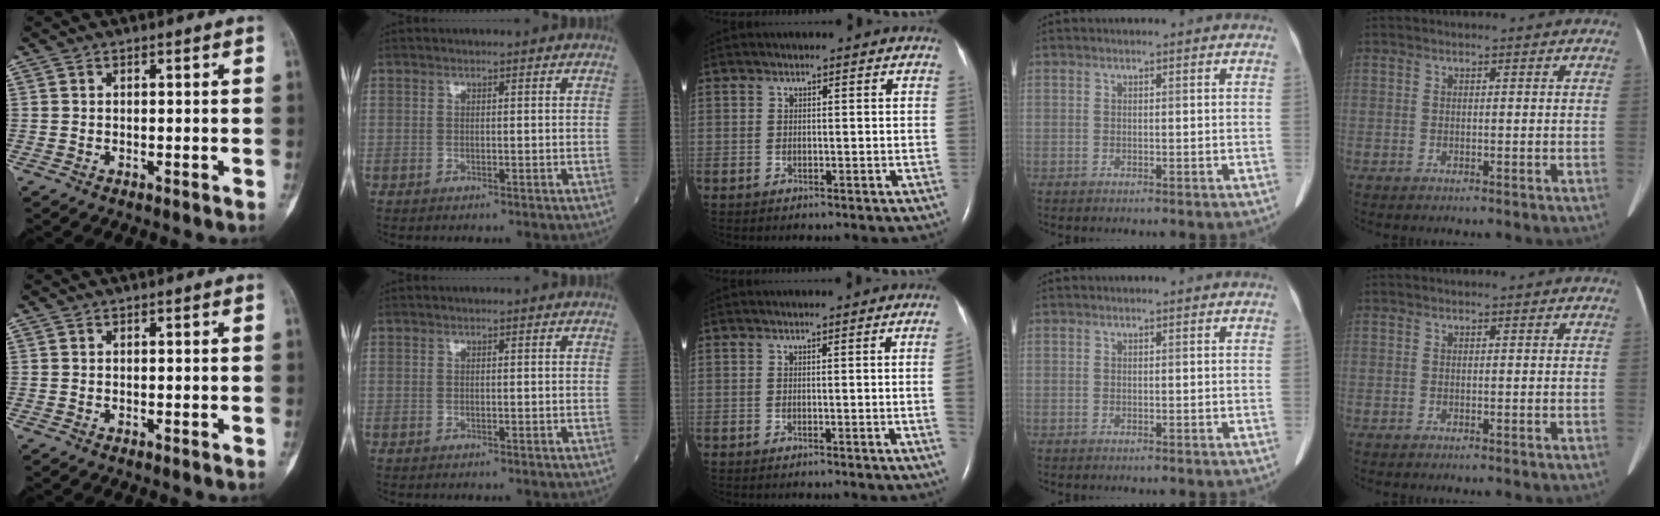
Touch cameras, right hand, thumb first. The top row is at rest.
{"middle": {"total": 2.4, "force": [-0.1, -1.2, 2.0], "torque": [-0.023, -0.003, 0.001]}}